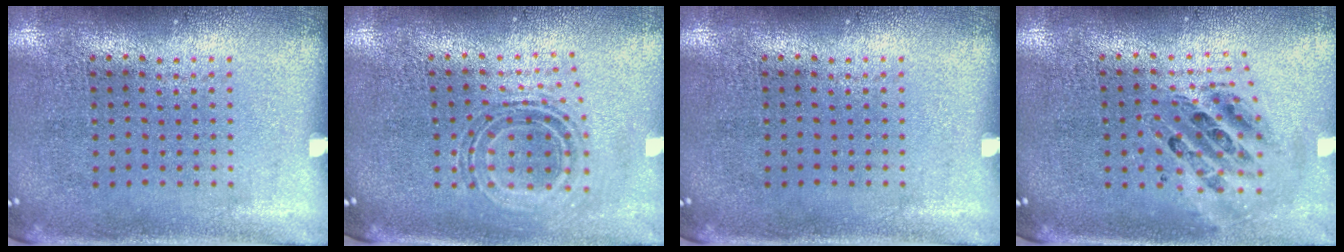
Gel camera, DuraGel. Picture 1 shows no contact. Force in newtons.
{"total": 0.7, "press": 0.7, "slide": 0.3}
{"total": 0.0}
{"total": 0.9, "press": 0.9, "slide": 0.2}